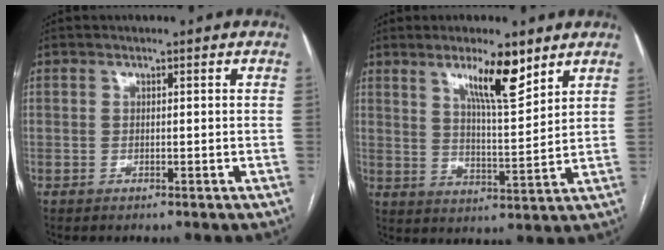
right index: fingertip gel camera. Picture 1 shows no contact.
{"total": 8.8, "force": [5.8, 1.2, 6.5], "torque": [-0.114, -0.007, 0.101]}